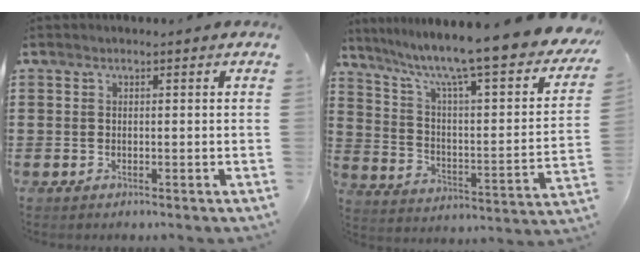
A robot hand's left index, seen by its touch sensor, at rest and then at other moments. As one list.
[{"total": 9.8, "force": [7.6, 0.3, 6.2], "torque": [-0.134, -0.068, 0.115]}]